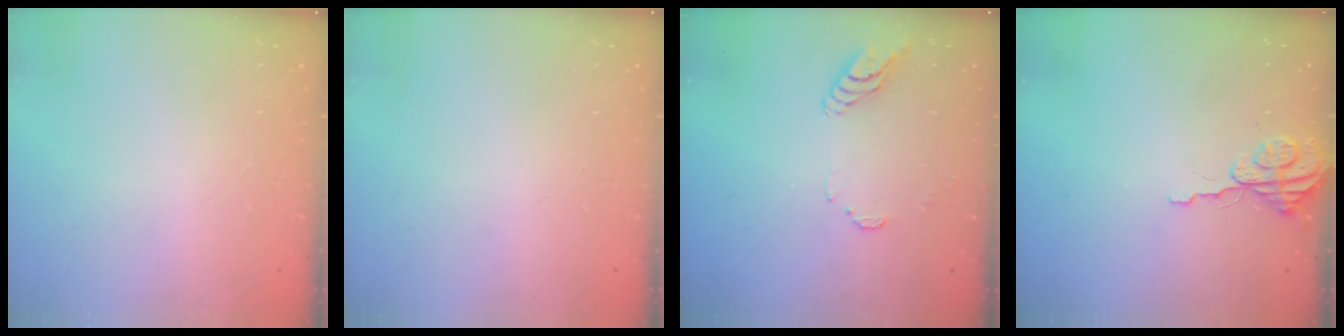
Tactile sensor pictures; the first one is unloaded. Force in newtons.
{"total": 0.0}
{"total": 9.0, "press": 9.0, "slide": 0.7}
{"total": 3.7, "press": 3.7, "slide": 0.4}